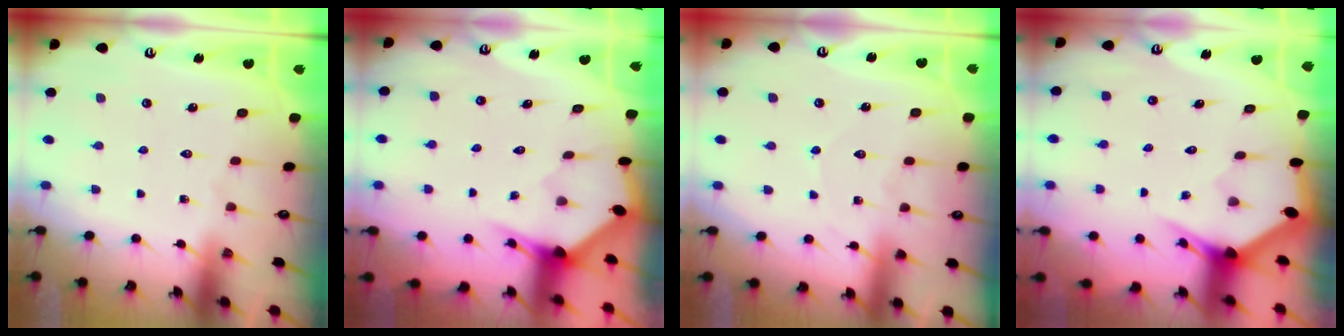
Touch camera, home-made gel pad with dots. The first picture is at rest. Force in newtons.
{"total": 3.0, "press": 3.0, "slide": 0.2}
{"total": 3.4, "press": 3.4, "slide": 0.4}
{"total": 2.9, "press": 2.9, "slide": 0.0}